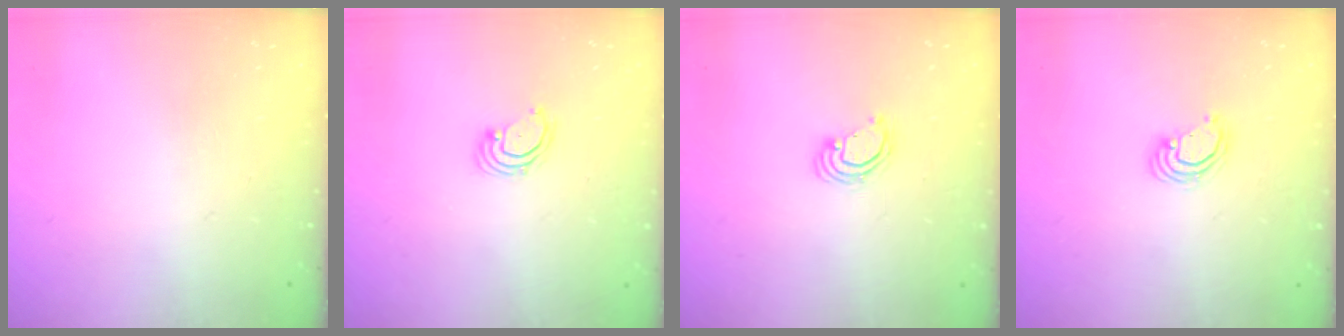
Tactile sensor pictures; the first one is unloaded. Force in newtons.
{"total": 2.7, "press": 2.7, "slide": 0.3}
{"total": 2.8, "press": 2.8, "slide": 0.2}
{"total": 3.0, "press": 3.0, "slide": 0.3}